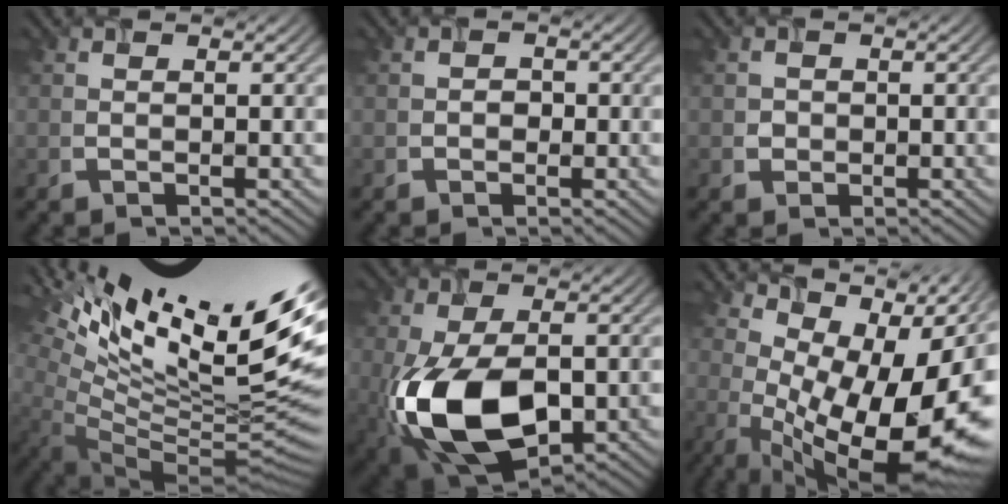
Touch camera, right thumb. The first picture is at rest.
{"total": 1.1, "force": [-0.5, 1.0, 0.1], "torque": [0.002, -0.003, -0.009]}
{"total": 1.3, "force": [-0.2, 1.3, 0.0], "torque": [-0.001, -0.003, -0.002]}
{"total": 17.7, "force": [7.3, 6.0, 15.0], "torque": [-0.229, 0.012, 0.131]}
{"total": 14.3, "force": [-4.9, 8.1, 10.7], "torque": [-0.231, -0.044, -0.078]}
{"total": 15.9, "force": [1.7, 7.9, 13.7], "torque": [-0.185, 0.004, 0.044]}